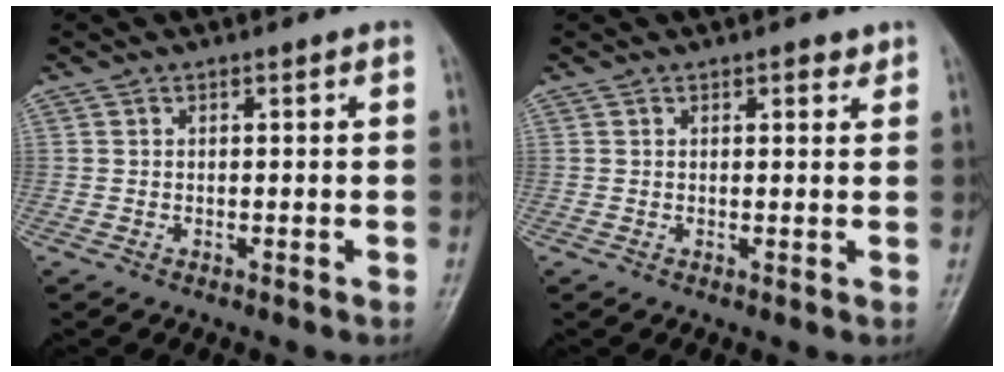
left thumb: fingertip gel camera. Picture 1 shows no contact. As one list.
[{"total": 1.6, "force": [1.2, 0.8, 0.7], "torque": [-0.001, -0.006, 0.013]}]